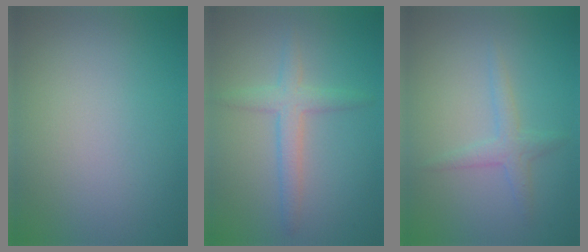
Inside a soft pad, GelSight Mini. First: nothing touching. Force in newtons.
{"total": 2.7, "press": 2.7, "slide": 0.2}
{"total": 1.8, "press": 1.8, "slide": 0.1}